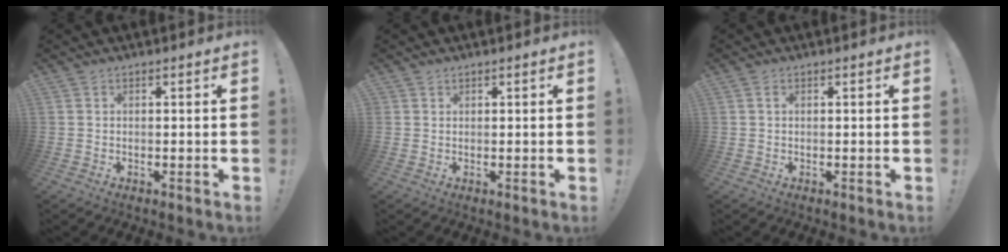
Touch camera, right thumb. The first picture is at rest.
{"total": 0.7, "force": [0.7, 0.3, 0.1], "torque": [0.000, -0.002, 0.013]}
{"total": 0.7, "force": [0.2, 0.3, 0.6], "torque": [-0.018, 0.005, 0.005]}